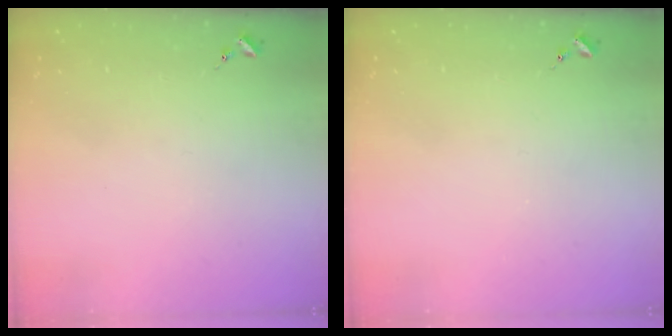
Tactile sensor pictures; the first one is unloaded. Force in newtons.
{"total": 0.0}